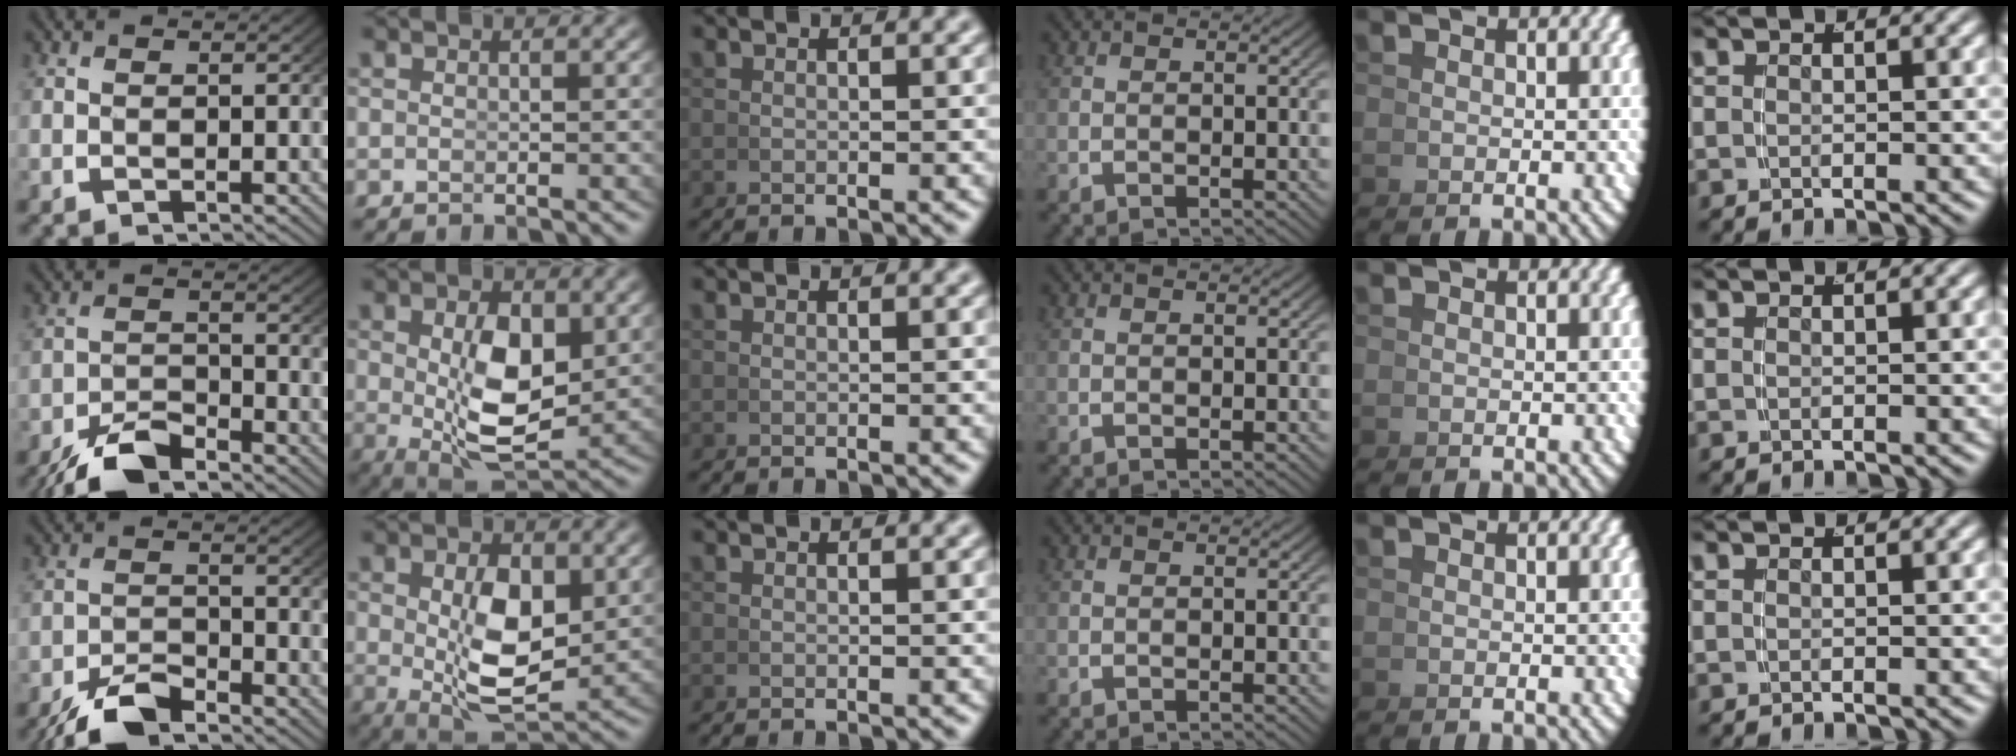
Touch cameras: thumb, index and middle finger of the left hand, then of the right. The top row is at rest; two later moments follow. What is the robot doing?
{"motion": "grasp_and_lifting", "object": "pen"}